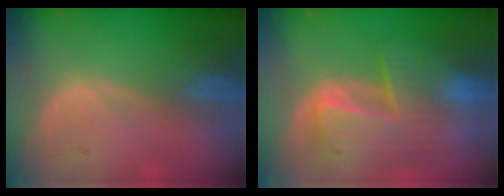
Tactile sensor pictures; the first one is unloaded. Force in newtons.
{"total": 10.0, "press": 8.7, "slide": 5.0}